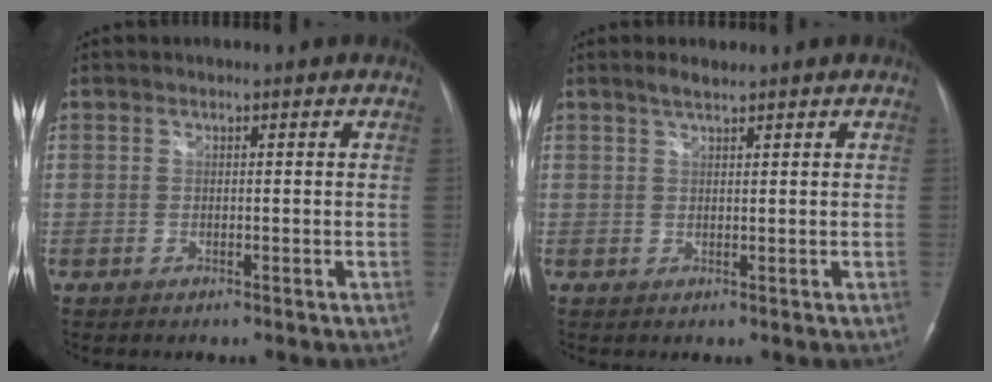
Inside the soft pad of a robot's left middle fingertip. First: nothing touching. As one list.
[{"total": 1.8, "force": [1.6, 0.1, 0.9], "torque": [-0.025, 0.002, 0.033]}]